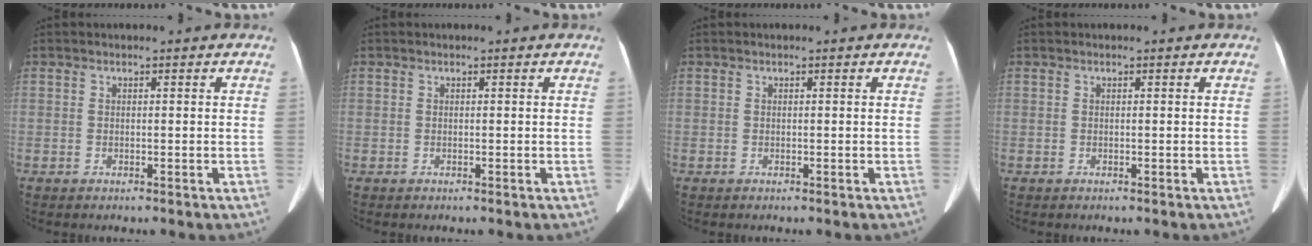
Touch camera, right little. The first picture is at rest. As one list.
[{"total": 0.0}, {"total": 0.0}, {"total": 0.0}]